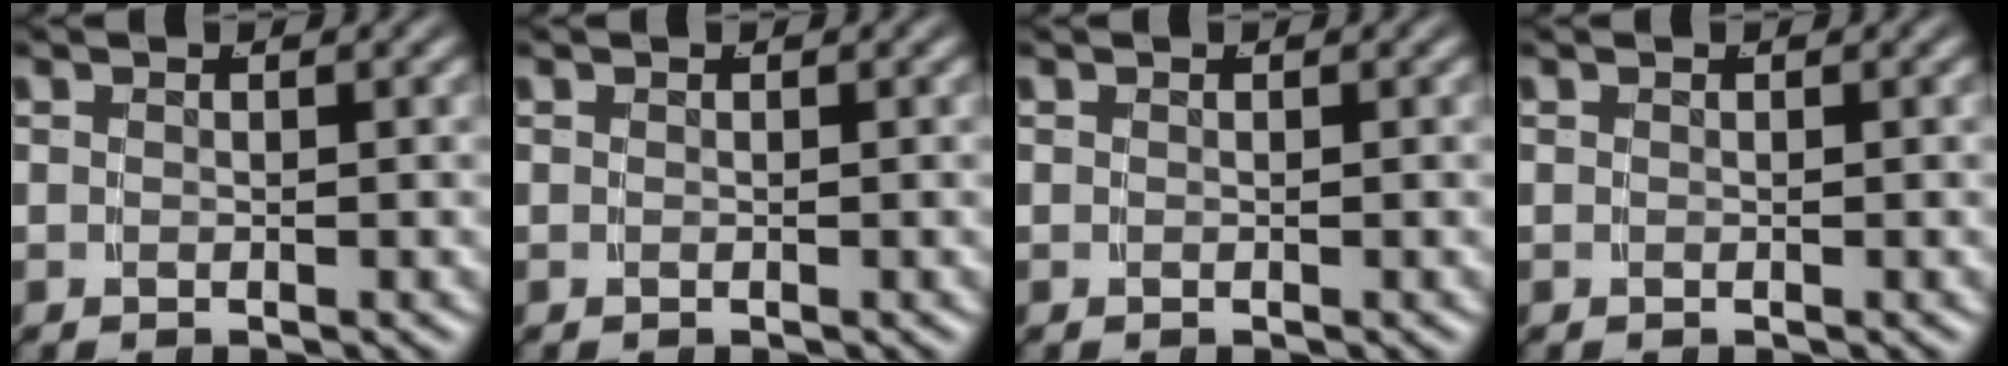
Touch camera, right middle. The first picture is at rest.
{"total": 0.0}
{"total": 0.0}
{"total": 0.0}